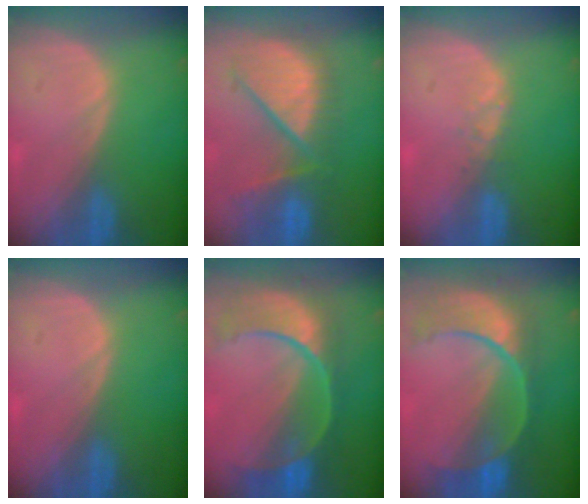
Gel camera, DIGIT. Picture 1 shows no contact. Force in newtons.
{"total": 10.5, "press": 9.7, "slide": 3.8}
{"total": 1.4, "press": 1.4, "slide": 0.2}
{"total": 0.0}
{"total": 11.2, "press": 9.3, "slide": 6.1}
{"total": 11.1, "press": 9.4, "slide": 6.0}